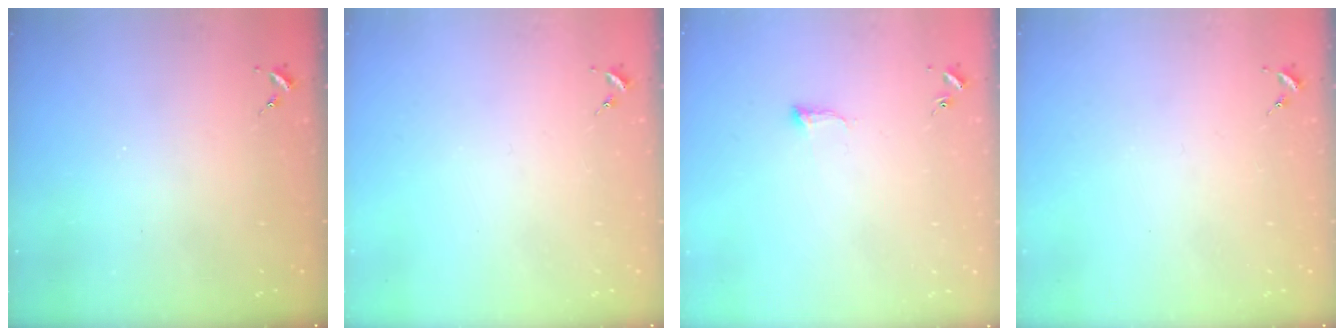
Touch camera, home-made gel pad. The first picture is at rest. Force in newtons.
{"total": 0.0}
{"total": 5.6, "press": 5.6, "slide": 0.5}
{"total": 0.0}